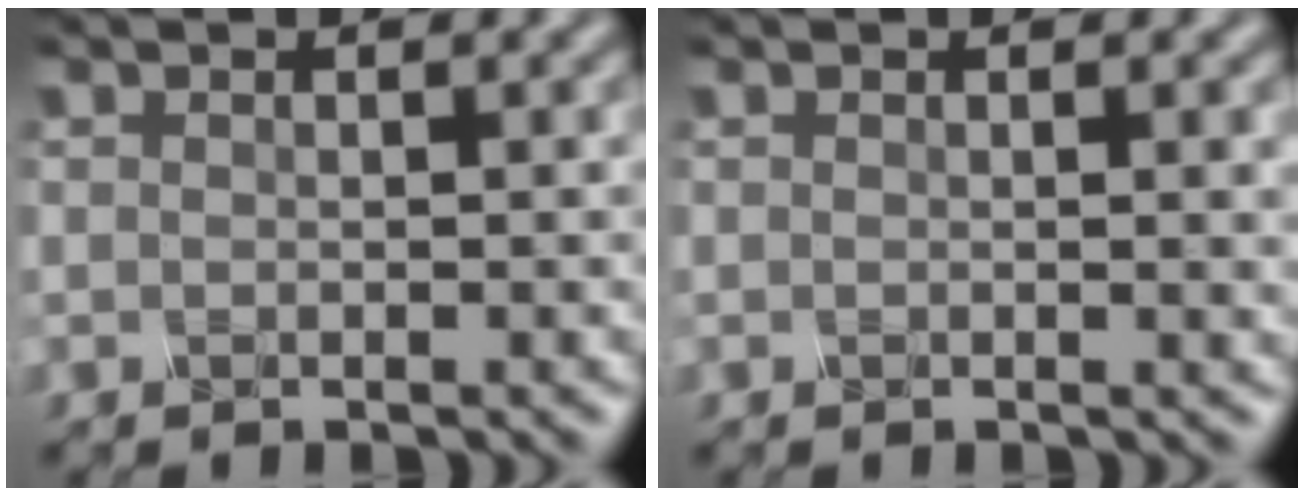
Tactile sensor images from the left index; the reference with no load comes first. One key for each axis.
{"total": 1.7, "fx": 0.2, "fy": 0.5, "fz": 1.6, "tx": -0.015, "ty": 0.001, "tz": -0.002}